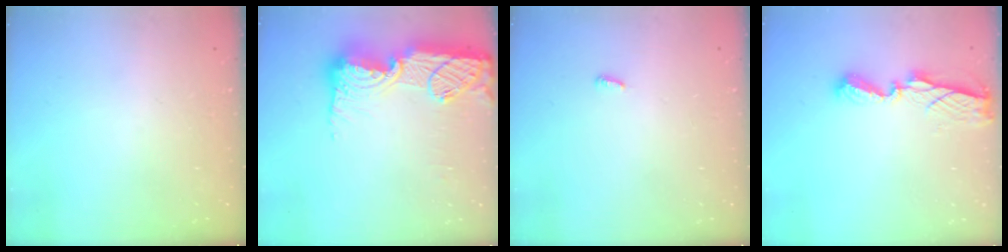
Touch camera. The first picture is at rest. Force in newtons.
{"total": 21.2, "press": 21.2, "slide": 1.2}
{"total": 2.9, "press": 2.9, "slide": 0.2}
{"total": 7.5, "press": 7.5, "slide": 0.5}